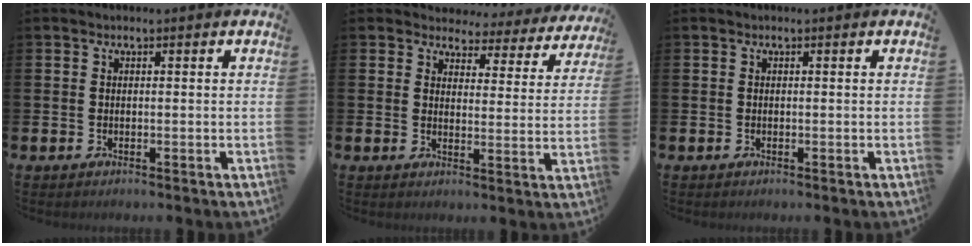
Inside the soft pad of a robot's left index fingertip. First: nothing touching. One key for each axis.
{"total": 3.0, "fx": 2.7, "fy": 1.4, "fz": 0.1, "tx": -0.015, "ty": -0.031, "tz": 0.038}
{"total": 0.0}